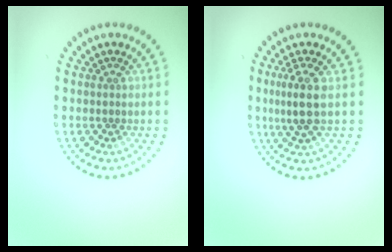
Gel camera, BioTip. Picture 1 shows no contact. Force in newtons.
{"total": 2.9, "press": 2.7, "slide": 1.2}